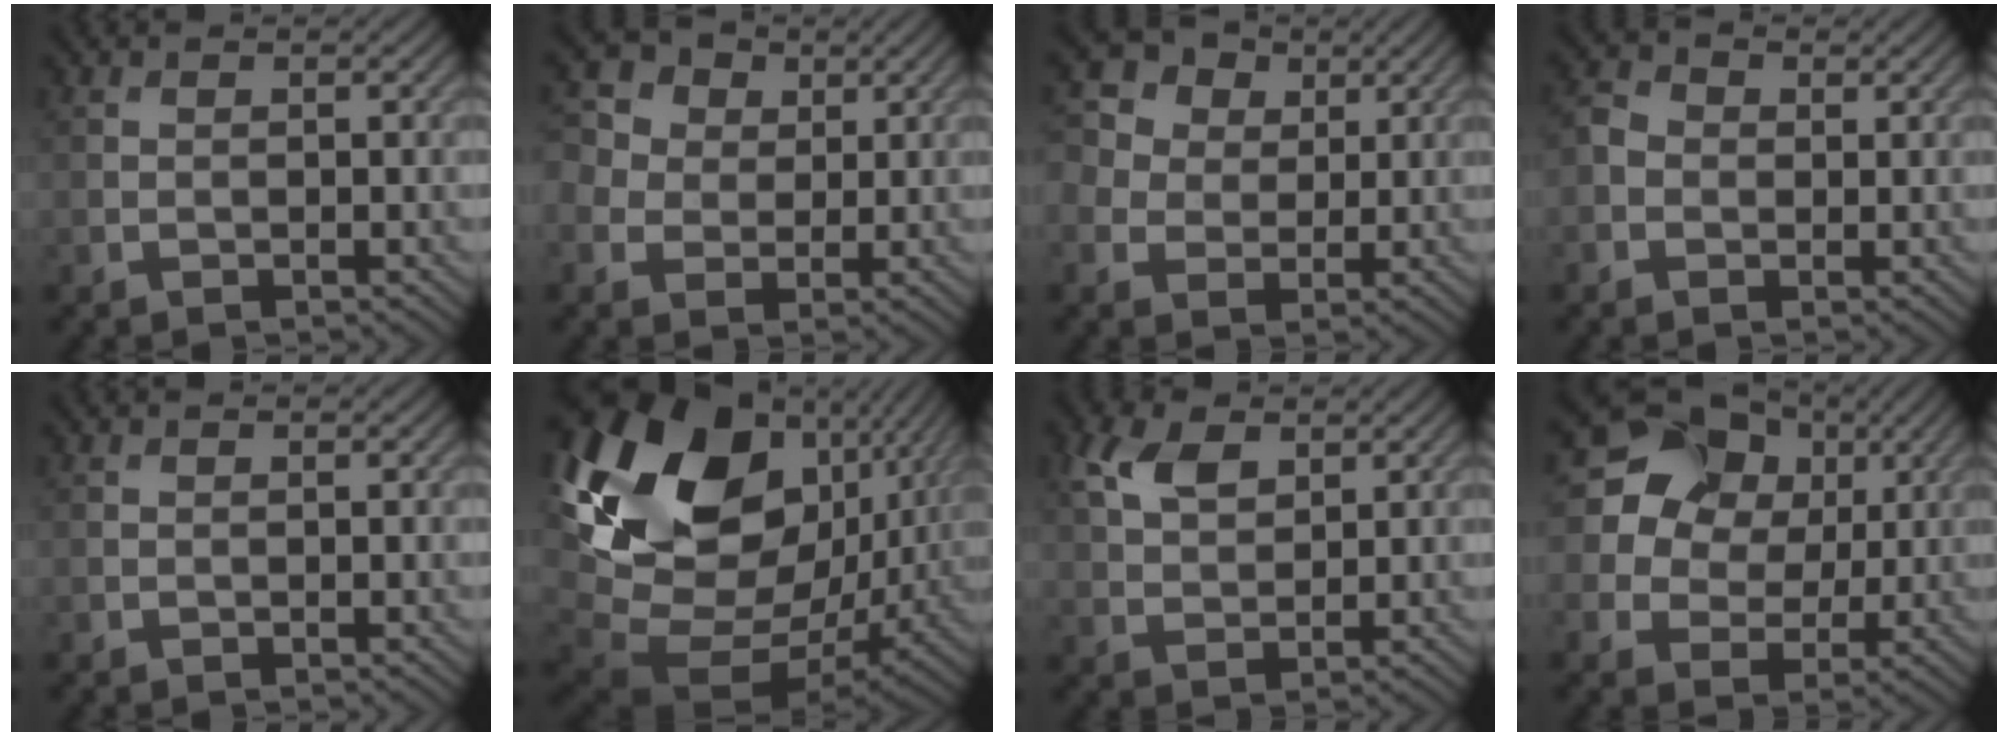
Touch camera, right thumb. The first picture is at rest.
{"total": 6.3, "force": [1.8, 5.3, 2.8], "torque": [-0.104, 0.020, 0.022]}
{"total": 8.0, "force": [3.0, 6.6, 3.4], "torque": [-0.117, 0.030, 0.034]}
{"total": 2.5, "force": [-0.1, 2.1, 1.3], "torque": [-0.034, 0.003, -0.010]}
{"total": 0.0}
{"total": 20.8, "force": [5.6, 14.3, 14.0], "torque": [-0.325, -0.013, 0.124]}
{"total": 4.9, "force": [2.5, 2.7, 3.3], "torque": [-0.081, 0.007, 0.050]}
{"total": 16.2, "force": [6.0, 13.5, 6.6], "torque": [-0.179, 0.034, 0.114]}